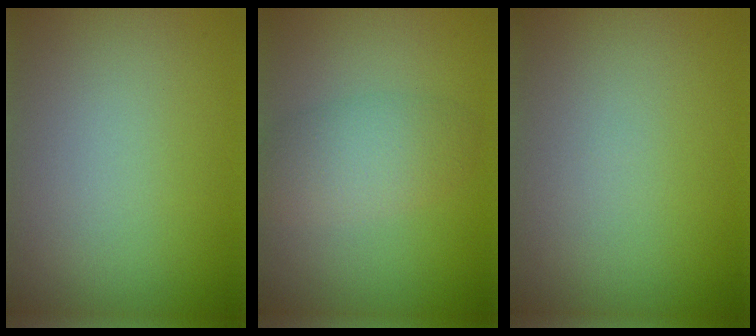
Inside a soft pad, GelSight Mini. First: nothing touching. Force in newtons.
{"total": 3.4, "press": 3.4, "slide": 0.2}
{"total": 0.0}